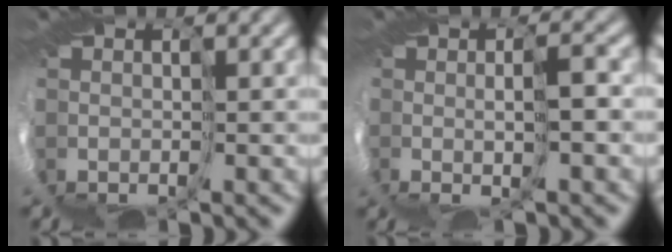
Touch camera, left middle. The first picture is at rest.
{"total": 2.4, "force": [0.5, -1.3, 2.0], "torque": [-0.040, -0.007, 0.008]}